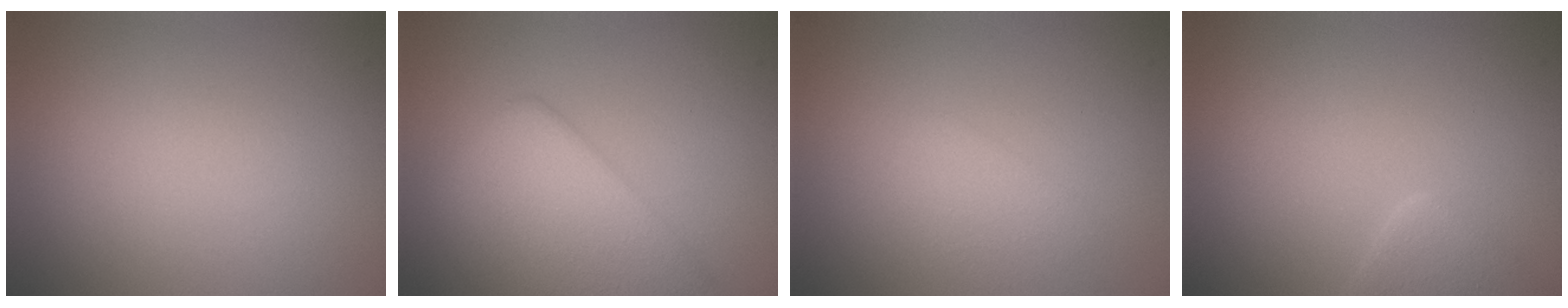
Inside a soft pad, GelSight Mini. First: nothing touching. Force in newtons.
{"total": 7.6, "press": 7.6, "slide": 0.6}
{"total": 1.5, "press": 1.5, "slide": 0.0}
{"total": 2.2, "press": 2.2, "slide": 0.2}